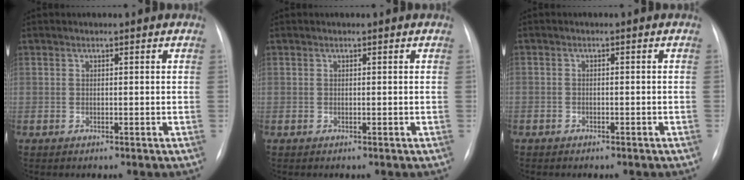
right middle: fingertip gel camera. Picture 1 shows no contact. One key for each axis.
{"total": 0.0}
{"total": 1.7, "fx": -1.3, "fy": 1.0, "fz": 0.4, "tx": -0.010, "ty": 0.004, "tz": -0.015}